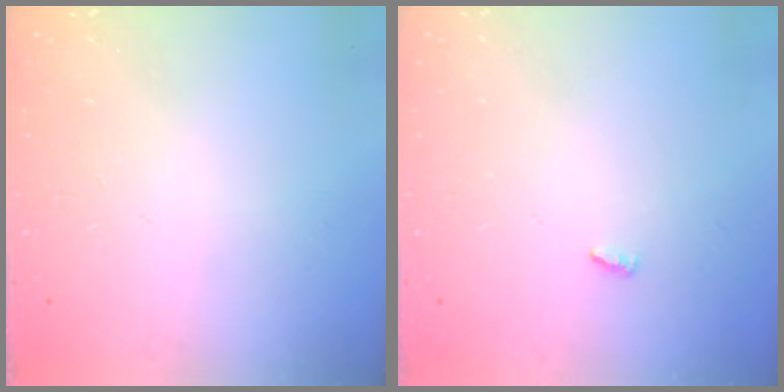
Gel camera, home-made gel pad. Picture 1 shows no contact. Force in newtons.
{"total": 2.7, "press": 2.7, "slide": 0.2}